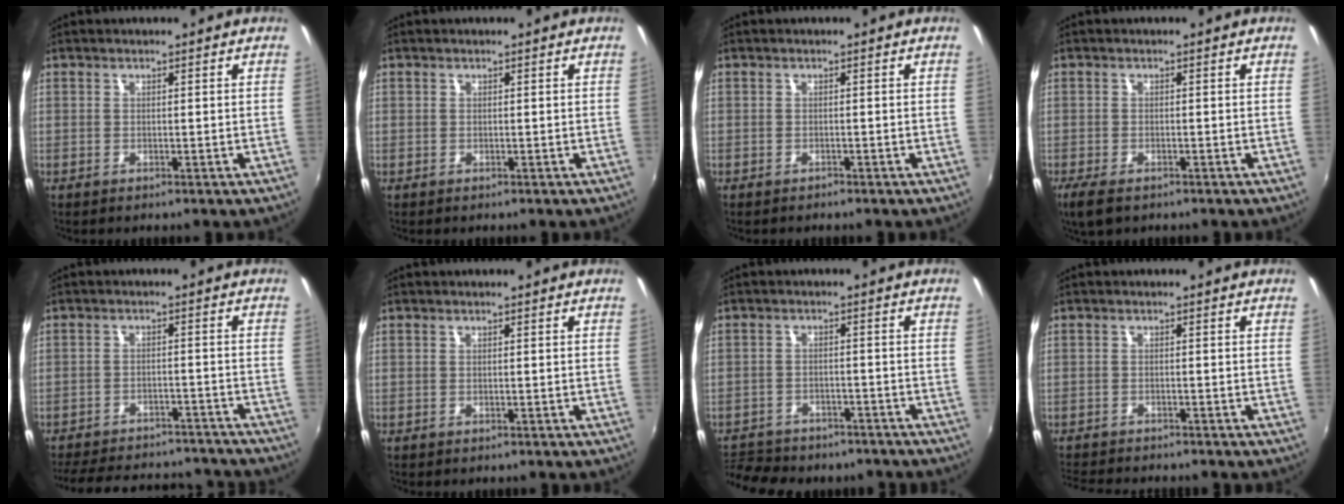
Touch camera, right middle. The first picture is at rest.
{"total": 0.6, "force": [-0.1, 0.5, -0.1], "torque": [0.001, 0.000, -0.002]}
{"total": 0.6, "force": [-0.6, 0.1, 0.0], "torque": [-0.001, -0.001, -0.010]}
{"total": 4.1, "force": [-2.9, 1.6, 2.6], "torque": [-0.061, -0.017, -0.052]}
{"total": 23.2, "force": [-20.2, 7.7, 8.3], "torque": [-0.182, 0.014, -0.256]}
{"total": 0.6, "force": [-0.5, 0.3, 0.2], "torque": [-0.005, -0.002, -0.008]}
{"total": 13.7, "force": [-11.4, 6.0, 4.8], "torque": [-0.125, -0.006, -0.164]}
{"total": 7.4, "force": [-6.9, 1.3, 2.4], "torque": [-0.068, -0.019, -0.111]}